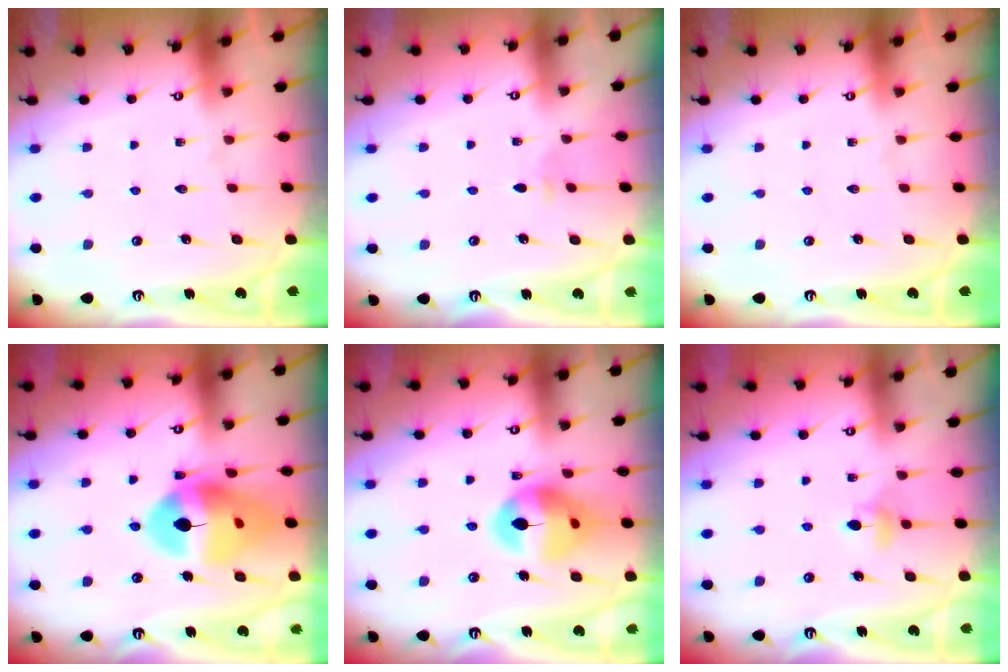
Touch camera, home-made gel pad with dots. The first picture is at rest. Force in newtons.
{"total": 2.8, "press": 2.7, "slide": 0.7}
{"total": 0.0}
{"total": 16.7, "press": 16.6, "slide": 1.6}
{"total": 15.3, "press": 15.2, "slide": 2.1}
{"total": 4.0, "press": 3.9, "slide": 0.8}